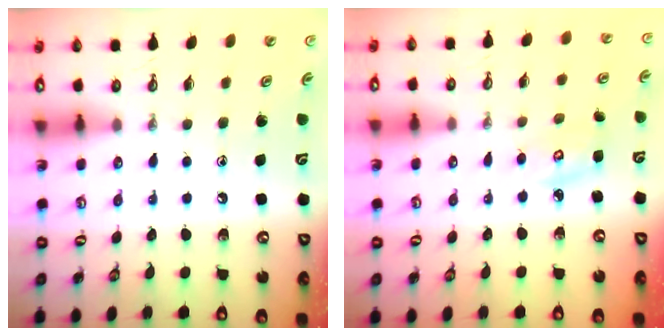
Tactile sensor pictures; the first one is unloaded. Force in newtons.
{"total": 4.4, "press": 4.4, "slide": 0.5}